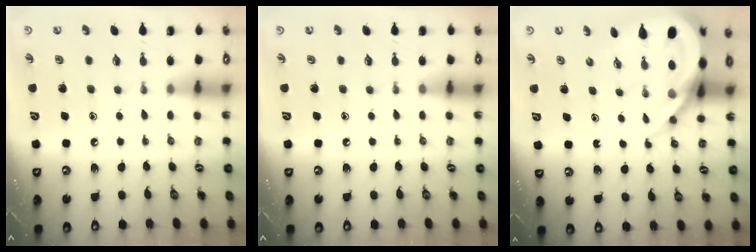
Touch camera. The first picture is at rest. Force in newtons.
{"total": 0.0}
{"total": 11.1, "press": 11.0, "slide": 1.4}